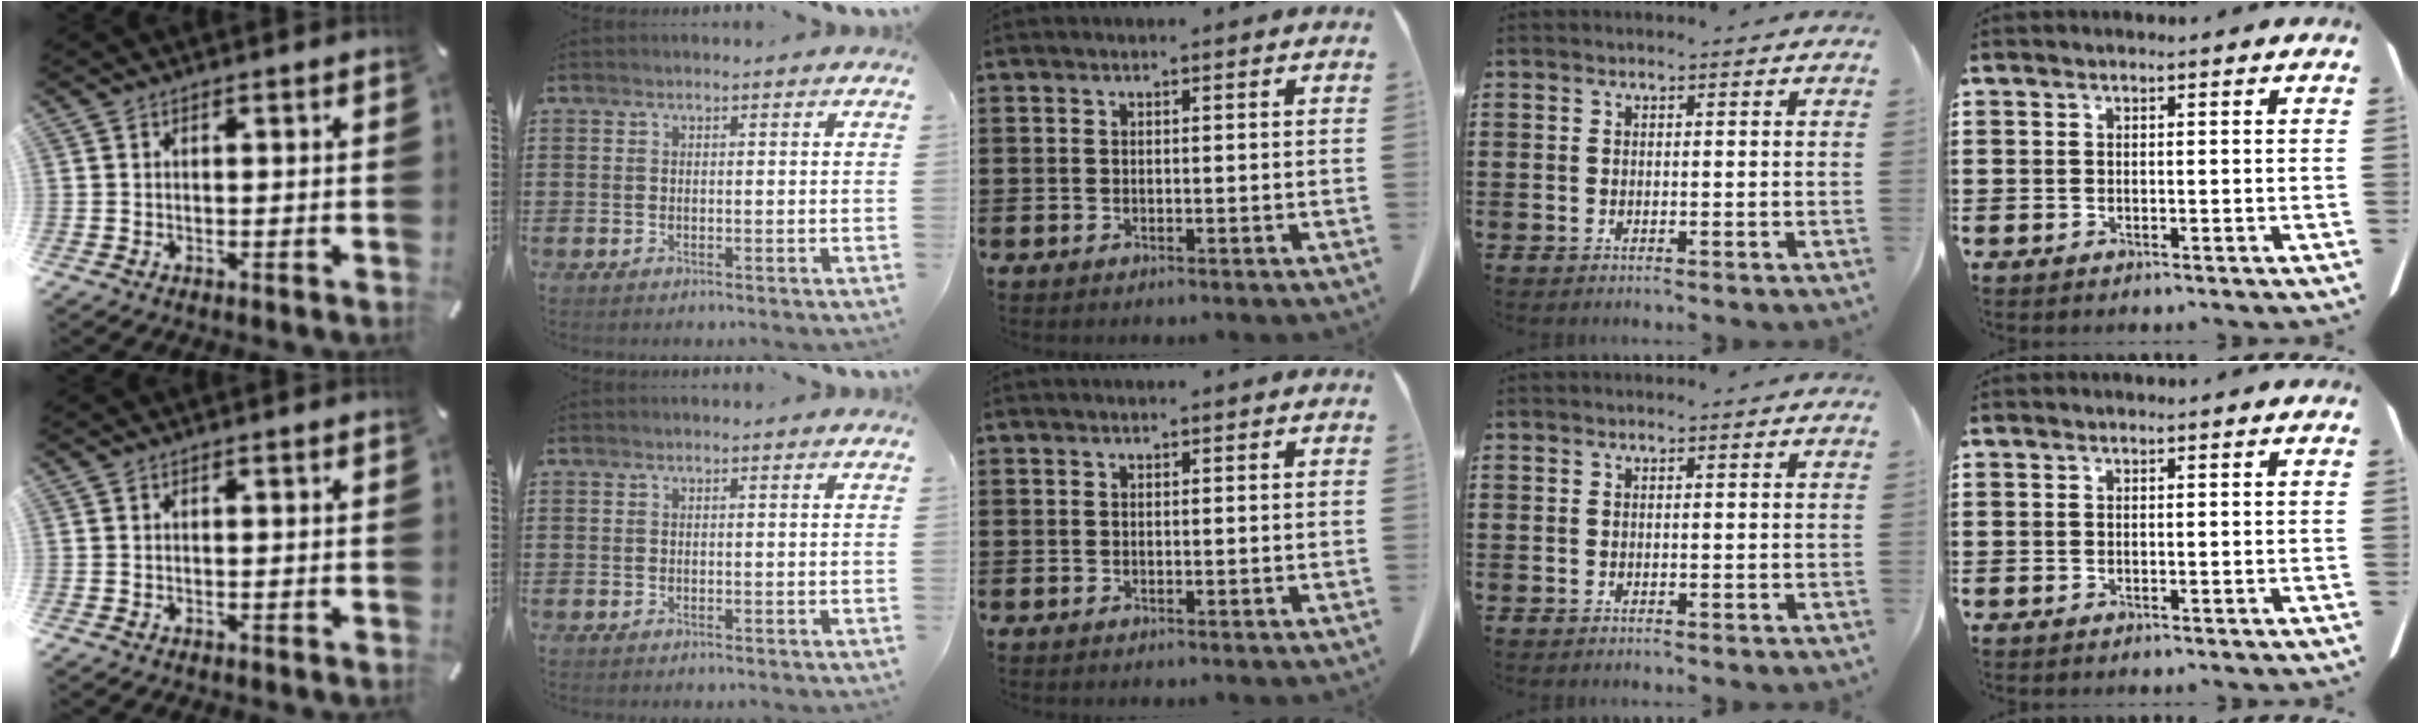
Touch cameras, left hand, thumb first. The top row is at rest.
{}